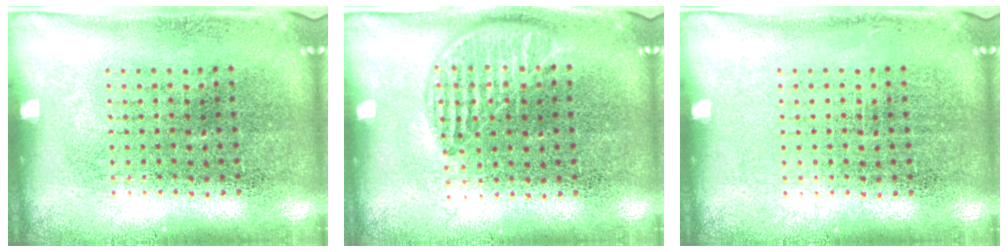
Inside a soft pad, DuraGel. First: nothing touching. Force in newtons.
{"total": 1.0, "press": 0.8, "slide": 0.5}
{"total": 0.0}